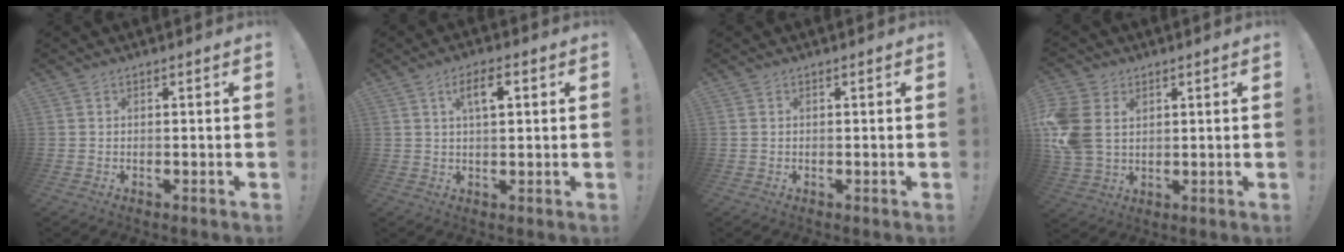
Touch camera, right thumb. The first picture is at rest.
{"total": 6.1, "force": [2.2, 2.3, 5.2], "torque": [-0.082, 0.001, 0.031]}
{"total": 0.5, "force": [0.2, 0.4, 0.3], "torque": [-0.012, 0.004, 0.005]}
{"total": 12.5, "force": [2.8, 9.6, 7.4], "torque": [-0.169, -0.010, 0.057]}